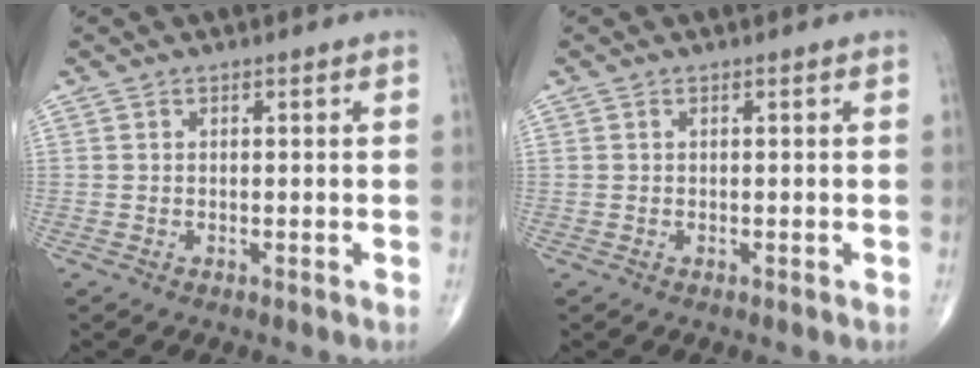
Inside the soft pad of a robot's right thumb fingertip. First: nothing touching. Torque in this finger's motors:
{"motor_torque": [-0.34, -0.22, 0.25, 0.17, -0.07]}